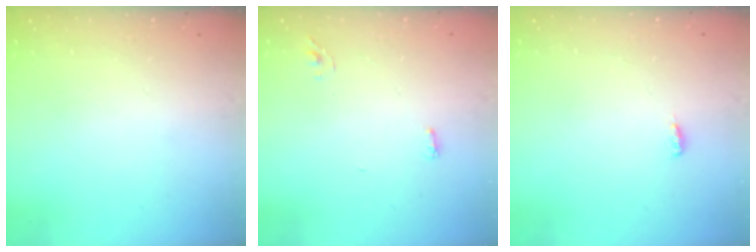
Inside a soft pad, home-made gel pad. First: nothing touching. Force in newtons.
{"total": 3.6, "press": 3.2, "slide": 1.6}
{"total": 3.7, "press": 3.3, "slide": 1.7}